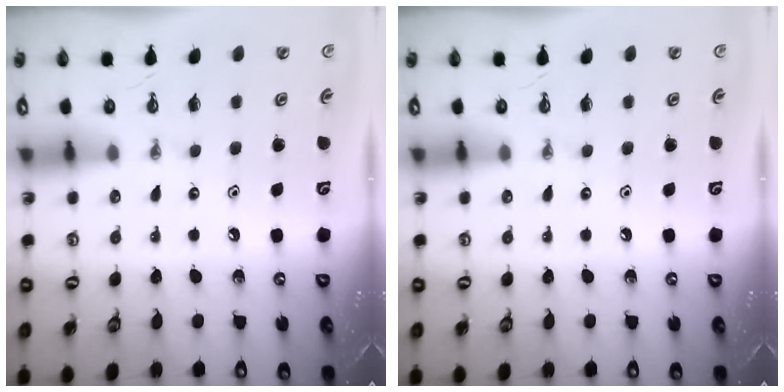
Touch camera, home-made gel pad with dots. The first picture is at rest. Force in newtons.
{"total": 0.0}